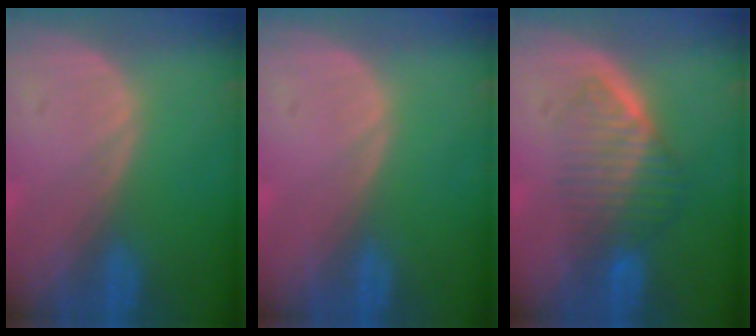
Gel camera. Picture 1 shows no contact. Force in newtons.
{"total": 0.0}
{"total": 6.7, "press": 6.1, "slide": 2.8}